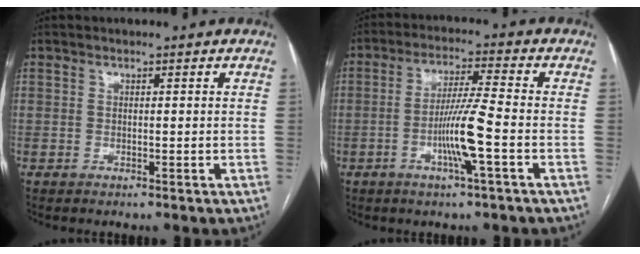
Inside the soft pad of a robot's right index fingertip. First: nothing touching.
{"total": 8.4, "force": [-2.6, -0.6, 8.0], "torque": [-0.154, -0.003, -0.049]}